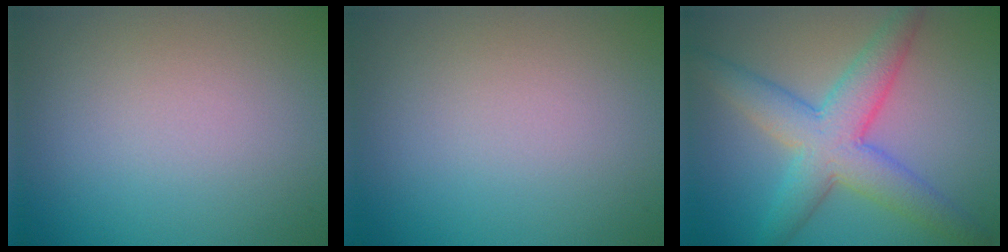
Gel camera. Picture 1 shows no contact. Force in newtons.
{"total": 0.0}
{"total": 6.7, "press": 6.7, "slide": 0.2}